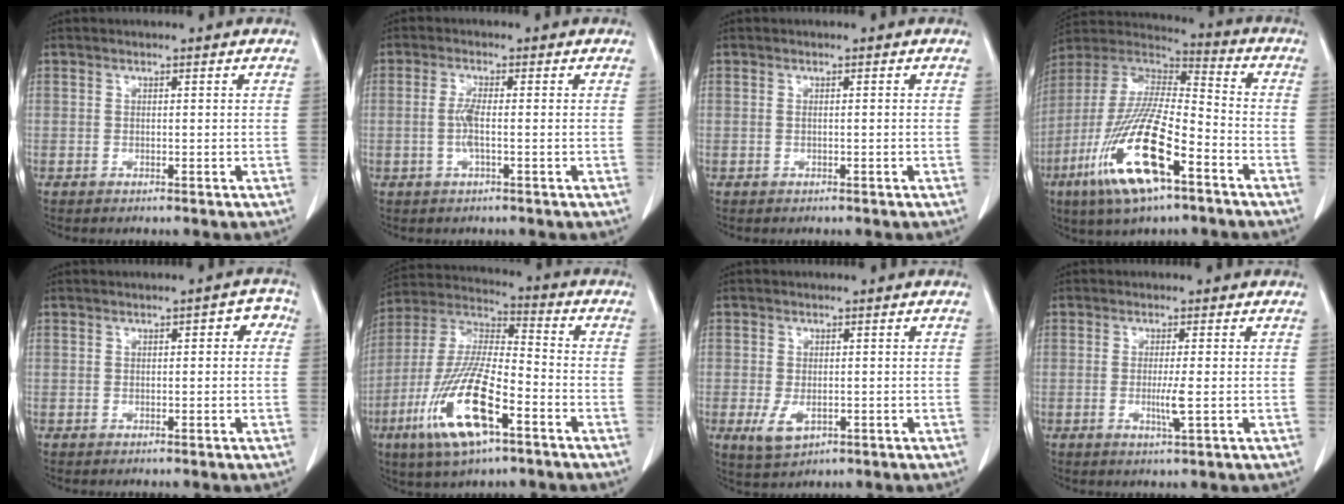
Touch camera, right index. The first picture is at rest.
{"total": 2.9, "force": [-0.5, 0.2, 2.9], "torque": [-0.065, -0.002, -0.011]}
{"total": 0.5, "force": [-0.1, 0.0, 0.5], "torque": [-0.012, -0.001, 0.002]}
{"total": 19.5, "force": [-9.1, 4.2, 16.7], "torque": [-0.365, -0.031, -0.166]}
{"total": 2.4, "force": [0.3, 1.1, 2.1], "torque": [-0.019, 0.017, -0.001]}
{"total": 16.9, "force": [-7.6, 4.0, 14.5], "torque": [-0.308, -0.017, -0.137]}
{"total": 4.2, "force": [-1.5, 2.3, 3.2], "torque": [-0.063, -0.007, -0.015]}
{"total": 3.2, "force": [-0.6, -0.3, 3.1], "torque": [-0.059, -0.008, -0.010]}